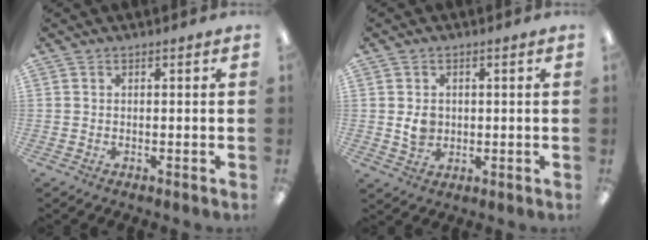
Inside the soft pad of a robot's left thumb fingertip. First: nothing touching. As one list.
[{"total": 4.2, "force": [0.5, 3.5, 2.3], "torque": [-0.030, 0.001, 0.007]}]